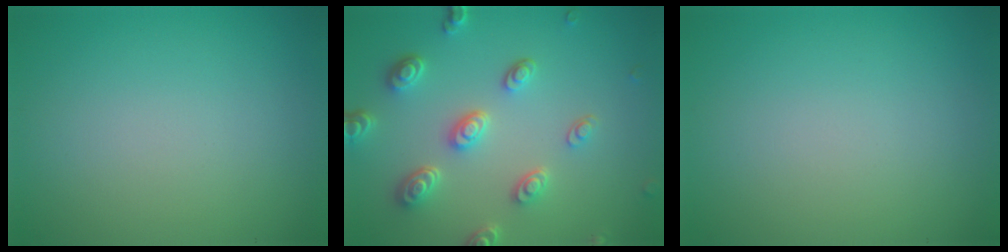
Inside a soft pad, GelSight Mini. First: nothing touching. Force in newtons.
{"total": 4.8, "press": 3.7, "slide": 3.0}
{"total": 0.0}